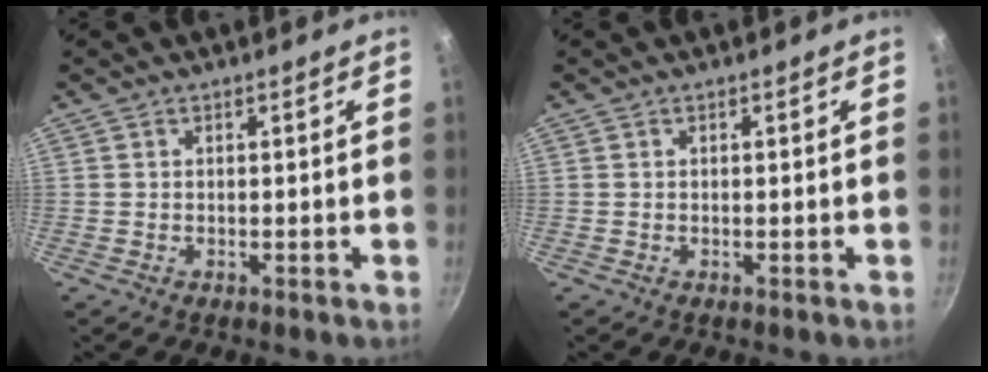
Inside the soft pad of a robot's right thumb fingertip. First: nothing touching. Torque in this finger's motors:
{"motor_torque": [-0.01, 0.01, 0.01, 0.01, 0.00]}